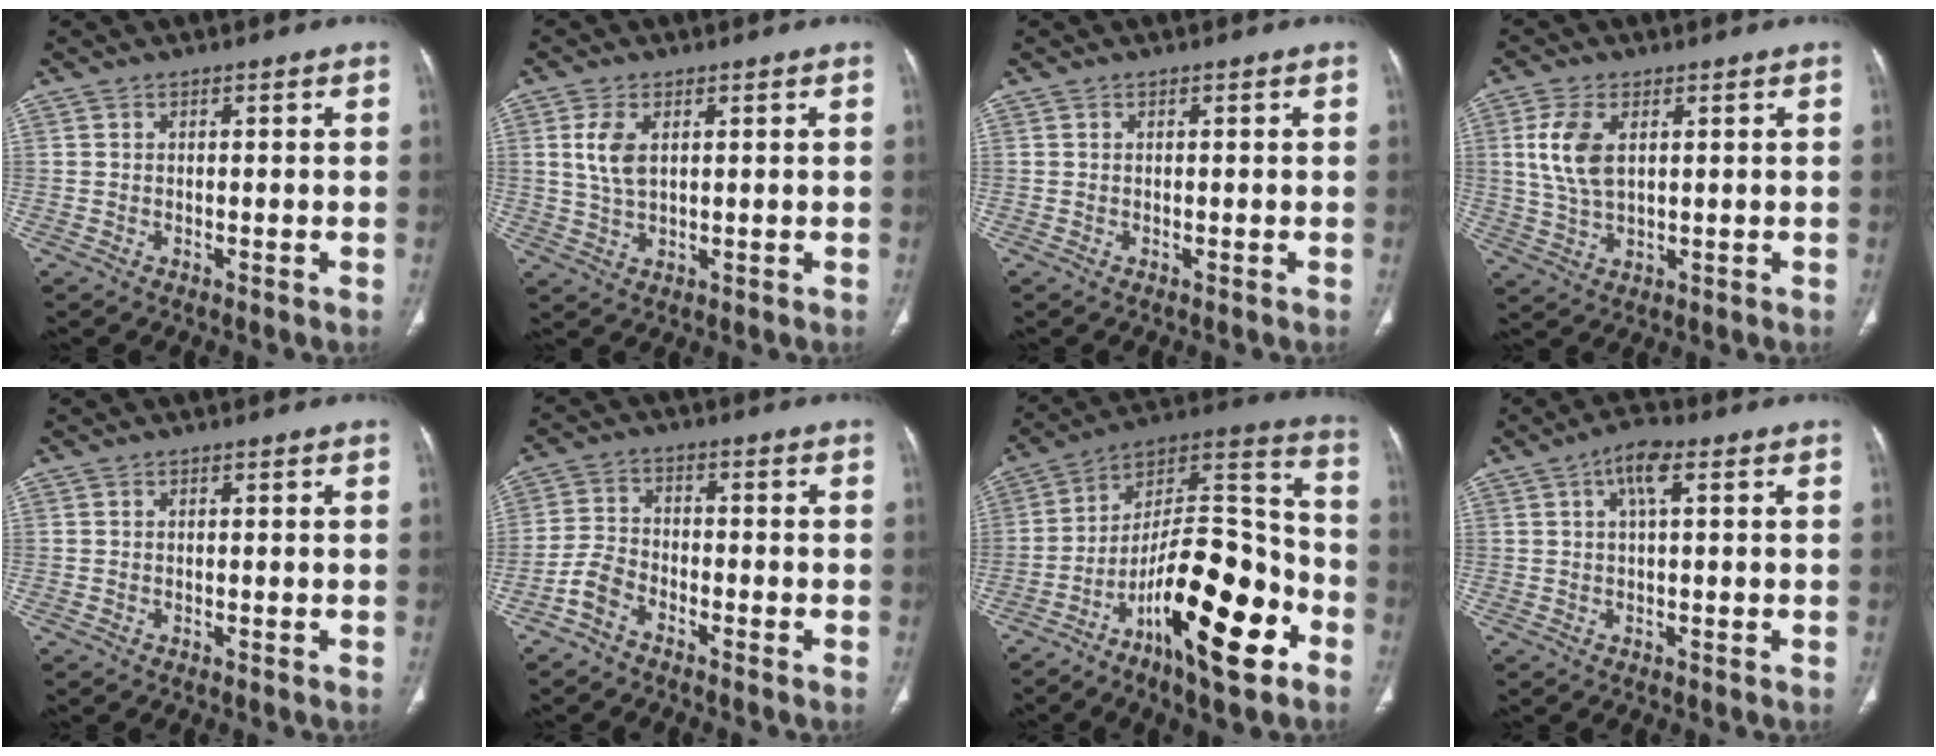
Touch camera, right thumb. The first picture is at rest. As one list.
[{"total": 5.4, "force": [1.4, 2.9, 4.3], "torque": [-0.093, -0.002, 0.031]}, {"total": 0.0}, {"total": 8.1, "force": [2.0, 4.4, 6.5], "torque": [-0.142, -0.002, 0.043]}, {"total": 0.0}, {"total": 4.6, "force": [-3.3, 2.4, 2.0], "torque": [-0.043, 0.023, -0.073]}, {"total": 24.0, "force": [-11.4, 7.9, 19.6], "torque": [-0.311, 0.075, -0.186]}, {"total": 5.0, "force": [1.5, 1.6, 4.4], "torque": [-0.081, 0.007, 0.021]}]